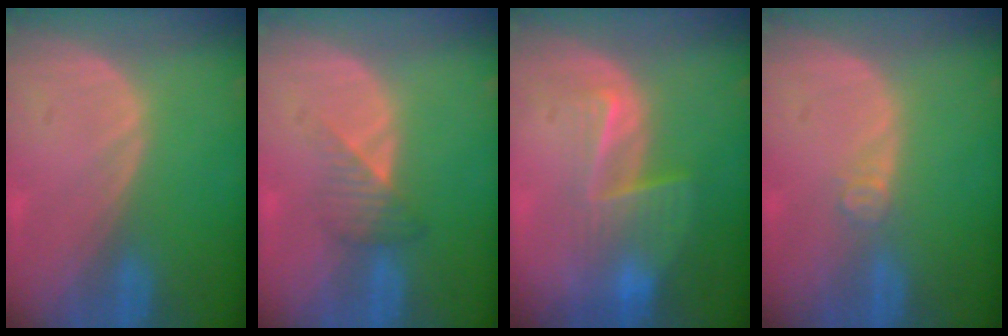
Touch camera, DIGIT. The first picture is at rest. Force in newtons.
{"total": 3.3, "press": 3.1, "slide": 1.1}
{"total": 6.4, "press": 5.7, "slide": 2.9}
{"total": 2.0, "press": 1.6, "slide": 1.1}